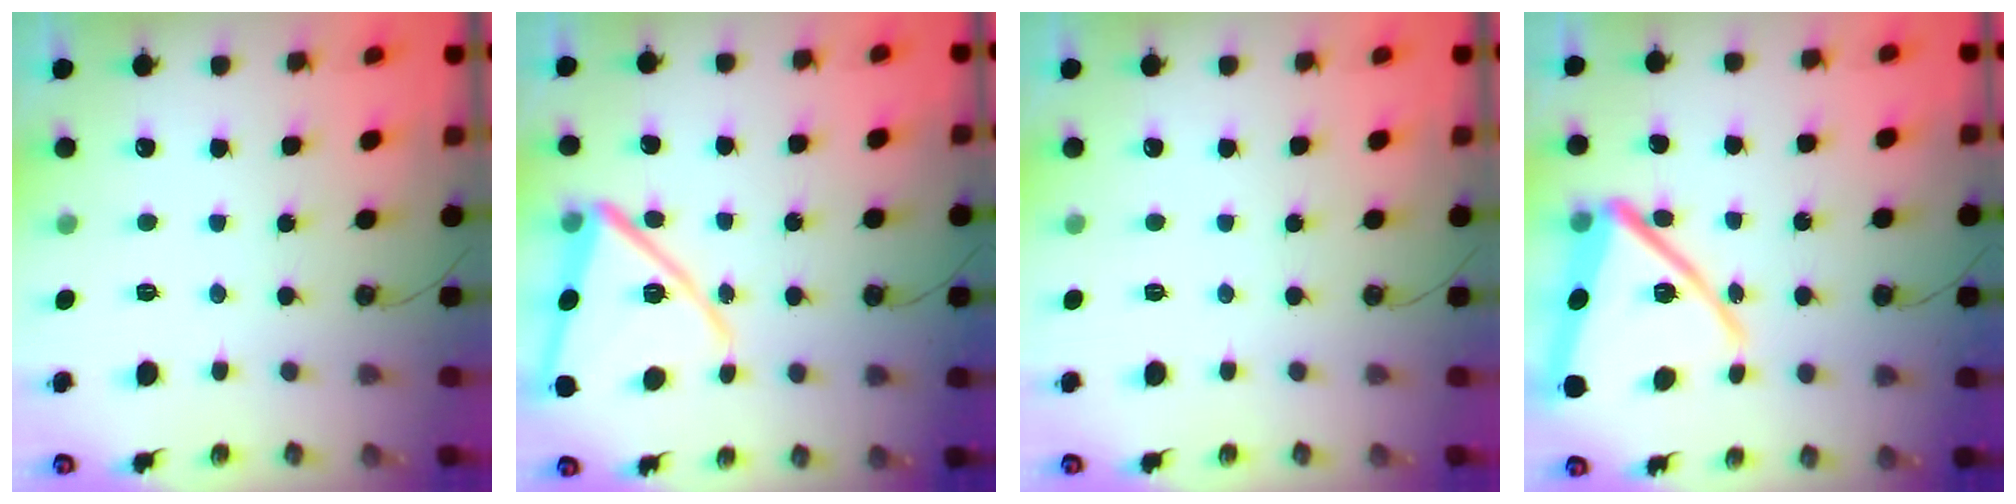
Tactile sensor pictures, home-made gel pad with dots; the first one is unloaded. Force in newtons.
{"total": 16.6, "press": 16.5, "slide": 1.9}
{"total": 0.0}
{"total": 19.9, "press": 19.9, "slide": 1.5}